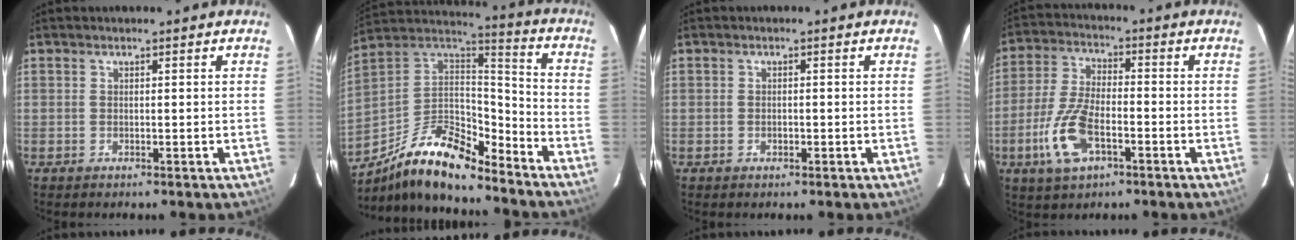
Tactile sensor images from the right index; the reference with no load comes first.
{"total": 18.5, "force": [-13.4, 6.0, 11.3], "torque": [-0.221, 0.000, -0.246]}
{"total": 0.8, "force": [-0.3, 0.6, 0.3], "torque": [-0.002, -0.001, -0.004]}
{"total": 11.5, "force": [-4.7, 5.1, 9.1], "torque": [-0.203, -0.003, -0.086]}